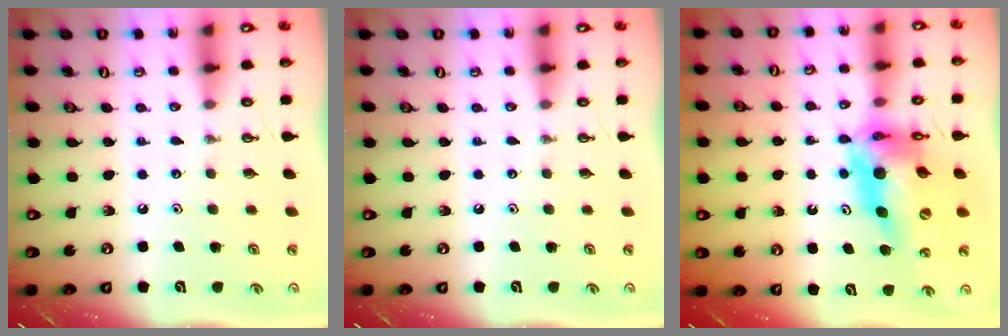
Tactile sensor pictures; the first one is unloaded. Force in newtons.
{"total": 0.0}
{"total": 18.1, "press": 18.1, "slide": 1.5}